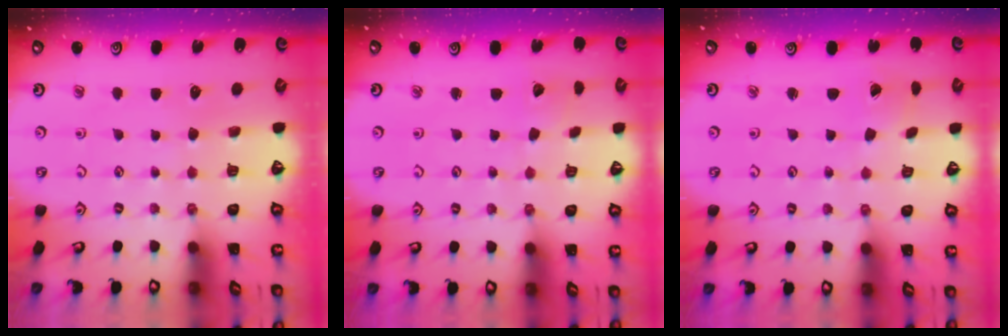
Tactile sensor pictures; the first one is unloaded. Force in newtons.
{"total": 1.3, "press": 1.3, "slide": 0.0}
{"total": 0.0}